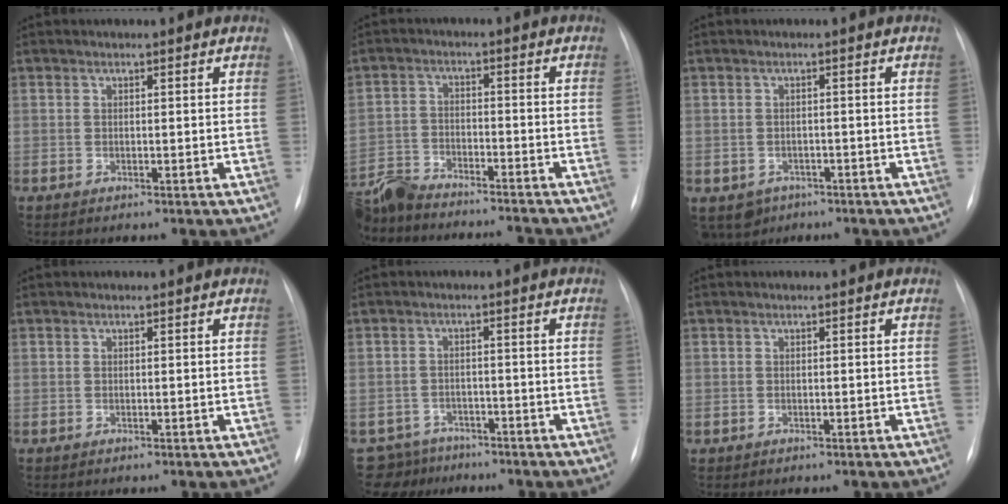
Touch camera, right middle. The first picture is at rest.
{"total": 14.3, "force": [-13.5, 2.1, 4.3], "torque": [-0.098, 0.007, -0.220]}
{"total": 4.5, "force": [-2.6, 3.6, 0.8], "torque": [-0.013, 0.004, -0.033]}
{"total": 0.0}
{"total": 5.6, "force": [-4.7, 3.0, -0.7], "torque": [0.018, 0.012, -0.074]}
{"total": 0.0}